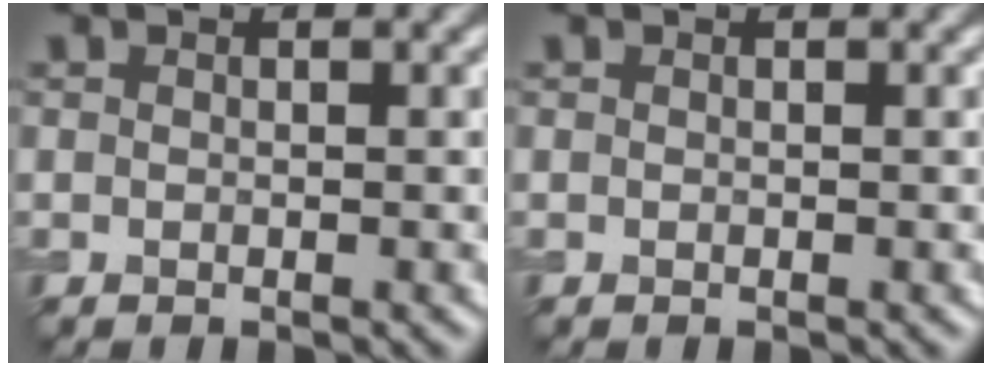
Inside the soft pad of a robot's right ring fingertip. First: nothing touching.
{"total": 0.0}